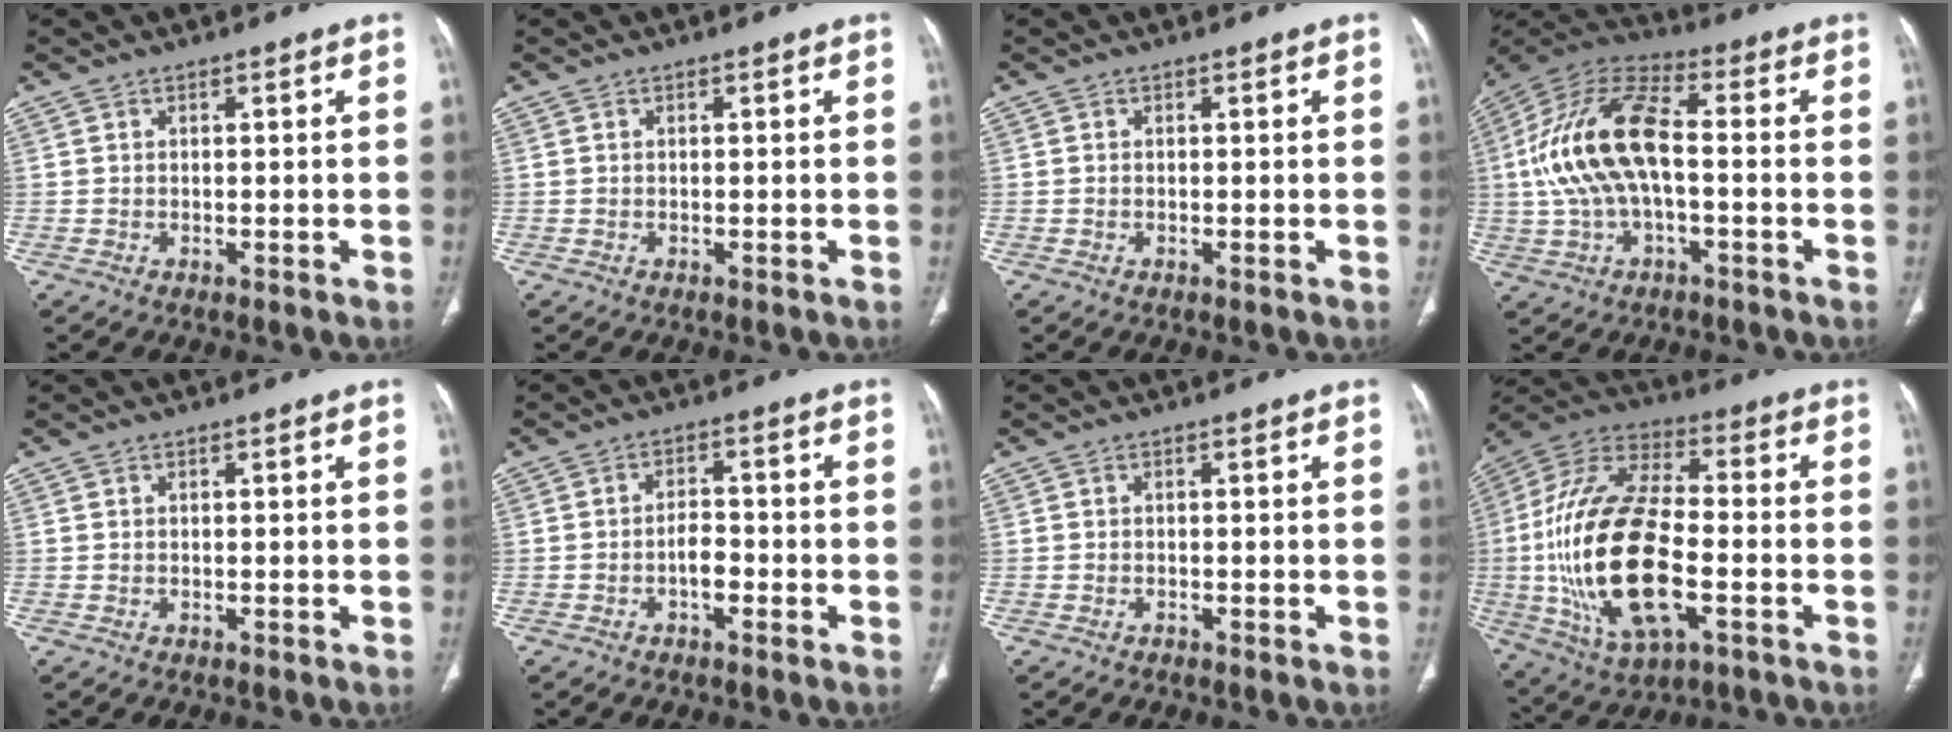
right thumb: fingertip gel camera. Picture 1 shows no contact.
{"total": 0.0}
{"total": 0.0}
{"total": 17.3, "force": [-0.3, 8.3, 15.1], "torque": [-0.312, 0.037, -0.010]}
{"total": 0.0}
{"total": 3.4, "force": [-1.5, 1.8, 2.6], "torque": [-0.035, 0.016, -0.028]}
{"total": 0.0}
{"total": 25.7, "force": [-4.4, 11.8, 22.4], "torque": [-0.471, 0.012, -0.071]}